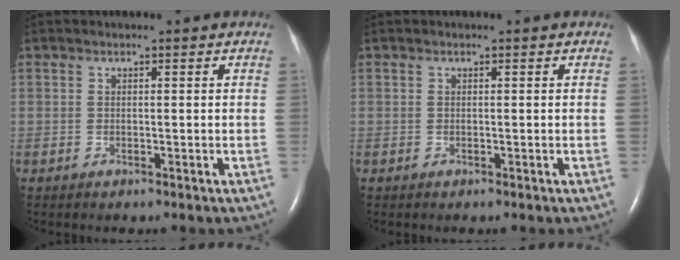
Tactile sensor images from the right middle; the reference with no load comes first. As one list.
[{"total": 0.0}]